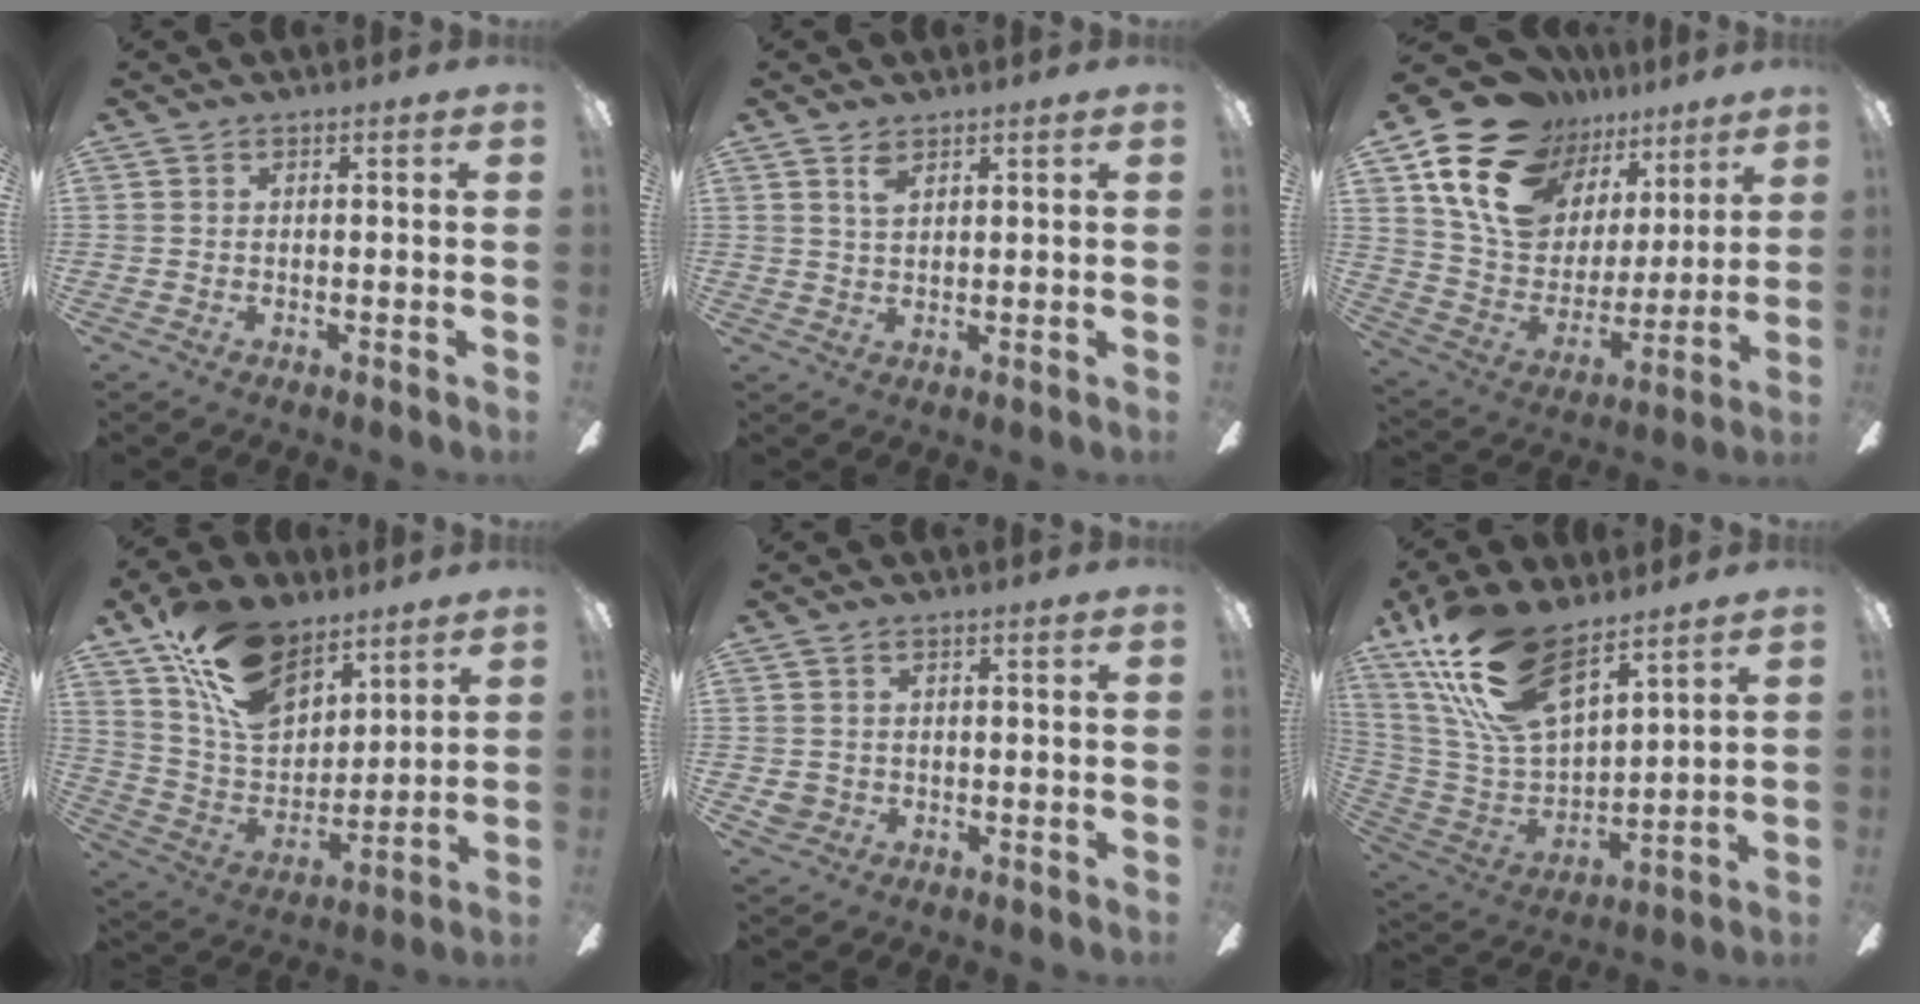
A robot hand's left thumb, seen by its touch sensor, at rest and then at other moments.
{"total": 3.3, "force": [2.2, 1.5, 1.9], "torque": [-0.036, -0.002, 0.038]}
{"total": 19.9, "force": [13.0, 12.5, 8.5], "torque": [-0.160, -0.076, 0.247]}
{"total": 19.4, "force": [12.5, 10.9, 9.9], "torque": [-0.188, -0.057, 0.236]}
{"total": 2.5, "force": [-0.4, 2.4, 0.8], "torque": [-0.016, 0.004, -0.007]}
{"total": 22.5, "force": [14.9, 9.7, 13.8], "torque": [-0.294, -0.076, 0.267]}